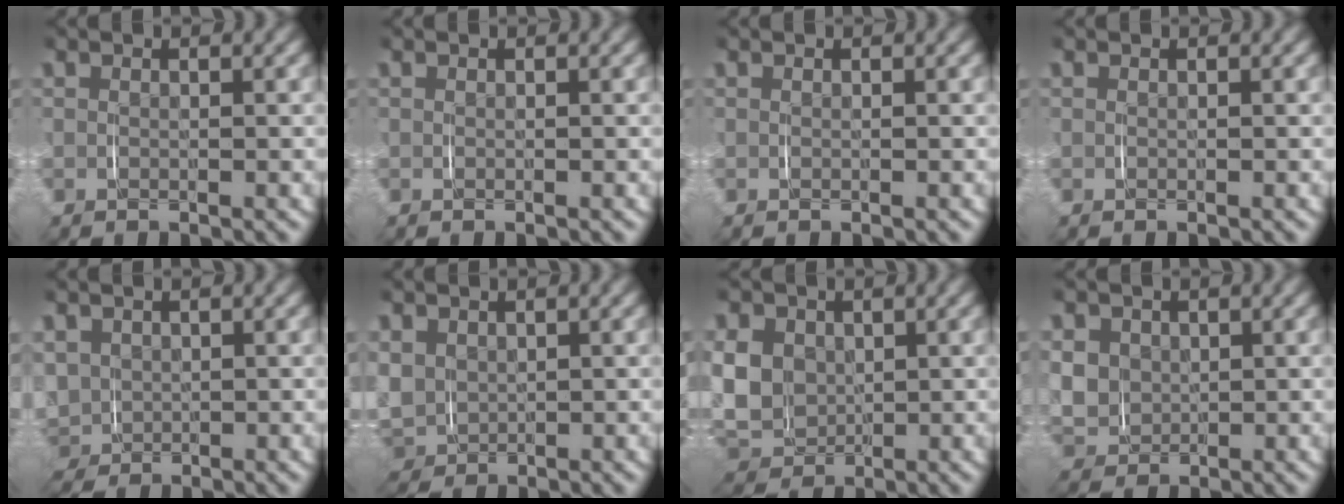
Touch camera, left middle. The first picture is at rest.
{"total": 0.0}
{"total": 0.0}
{"total": 0.0}
{"total": 5.4, "force": [-0.9, 5.0, 1.8], "torque": [-0.078, -0.040, -0.002]}
{"total": 5.6, "force": [-0.5, 5.3, 1.9], "torque": [-0.087, -0.033, 0.002]}
{"total": 6.5, "force": [-0.2, 5.6, 3.3], "torque": [-0.095, -0.029, 0.007]}
{"total": 5.1, "force": [0.1, 4.6, 2.2], "torque": [-0.076, -0.024, 0.011]}